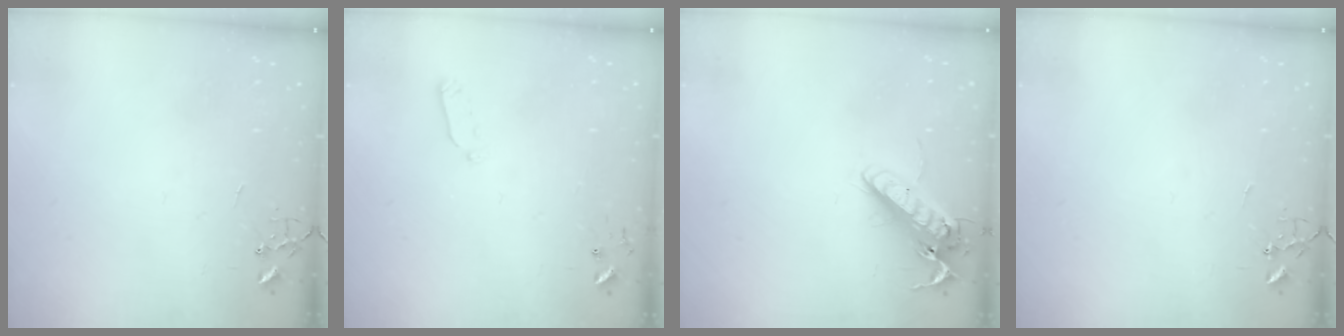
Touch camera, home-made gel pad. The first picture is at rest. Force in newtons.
{"total": 4.0, "press": 3.9, "slide": 0.9}
{"total": 13.8, "press": 13.7, "slide": 2.0}
{"total": 0.0}